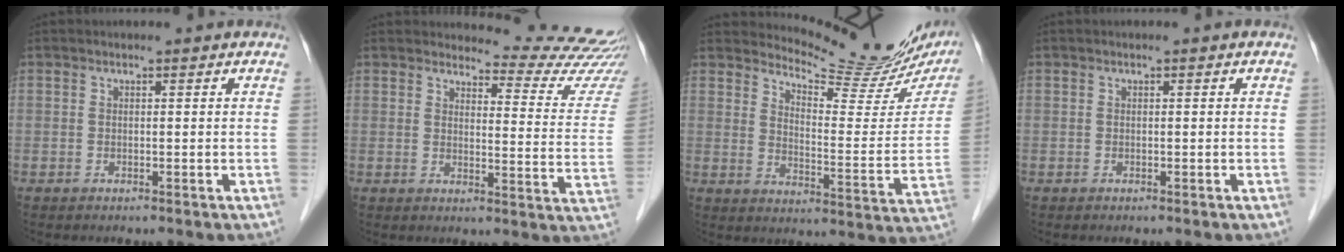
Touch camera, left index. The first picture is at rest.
{"total": 16.5, "force": [16.3, 1.7, 1.5], "torque": [0.007, -0.120, 0.153]}
{"total": 16.2, "force": [15.4, 1.0, 4.9], "torque": [-0.076, -0.082, 0.191]}
{"total": 0.0}